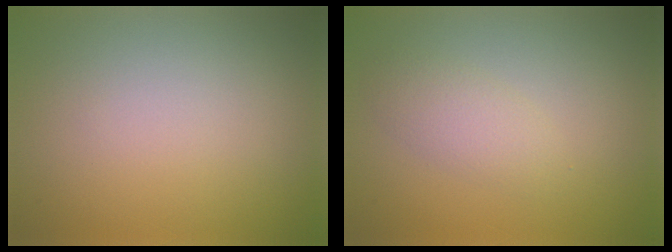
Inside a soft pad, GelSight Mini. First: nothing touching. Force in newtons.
{"total": 2.2, "press": 2.2, "slide": 0.0}